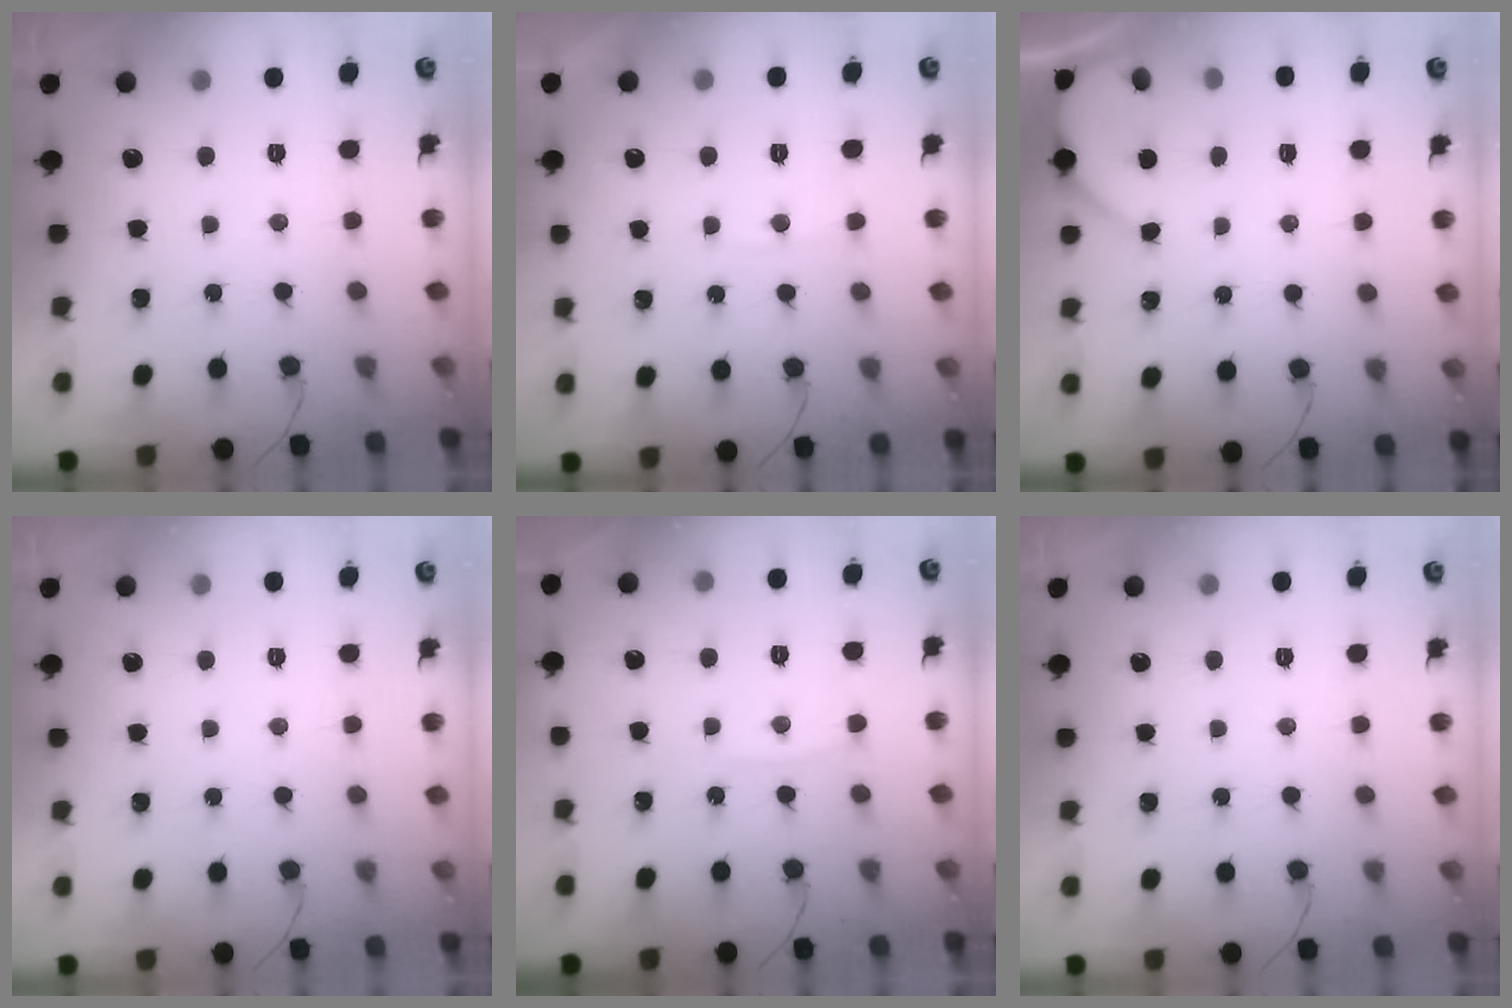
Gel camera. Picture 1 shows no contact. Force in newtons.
{"total": 4.9, "press": 4.8, "slide": 0.7}
{"total": 1.8, "press": 1.8, "slide": 0.3}
{"total": 0.0}
{"total": 4.6, "press": 4.6, "slide": 0.7}
{"total": 0.0}